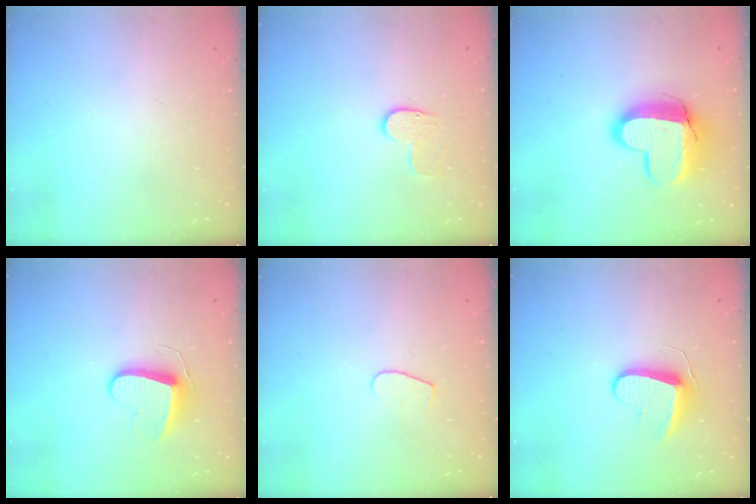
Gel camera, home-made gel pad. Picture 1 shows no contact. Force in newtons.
{"total": 5.1, "press": 5.1, "slide": 0.5}
{"total": 12.7, "press": 12.7, "slide": 1.4}
{"total": 9.3, "press": 9.3, "slide": 0.6}
{"total": 4.6, "press": 4.5, "slide": 0.4}
{"total": 8.7, "press": 8.7, "slide": 0.5}